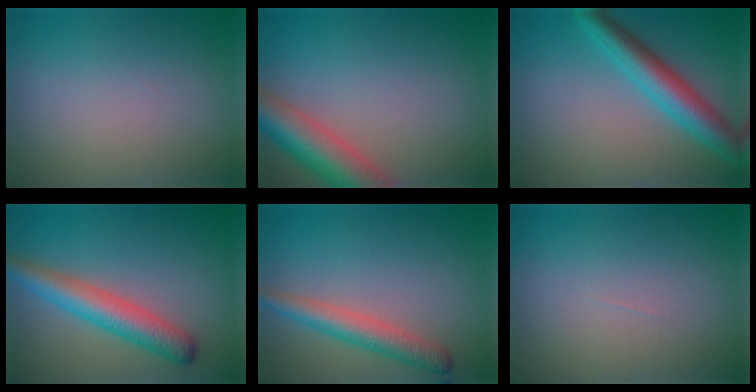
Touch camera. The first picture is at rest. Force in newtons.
{"total": 6.9, "press": 6.9, "slide": 0.3}
{"total": 5.5, "press": 5.5, "slide": 0.1}
{"total": 5.0, "press": 5.0, "slide": 0.1}
{"total": 3.7, "press": 3.6, "slide": 0.3}
{"total": 0.0}